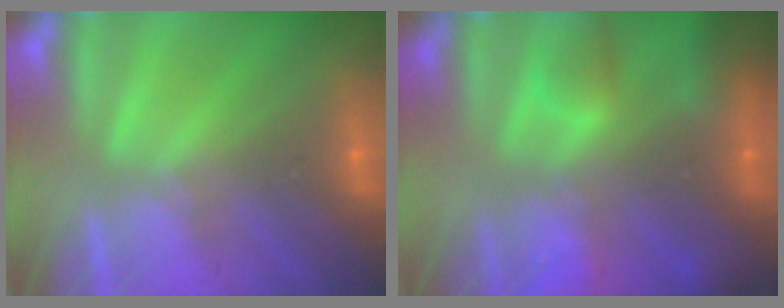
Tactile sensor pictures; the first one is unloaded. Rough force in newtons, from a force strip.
{"total": 8.8}